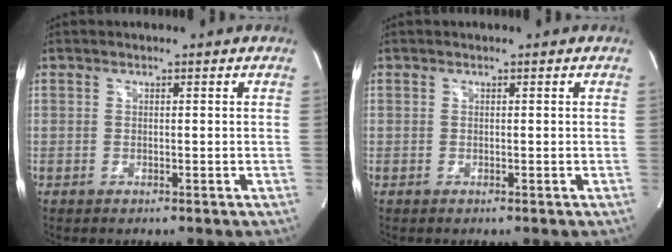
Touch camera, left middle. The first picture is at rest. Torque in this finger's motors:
{"motor_torque": [0.06, -0.03, -0.06, 0.00]}